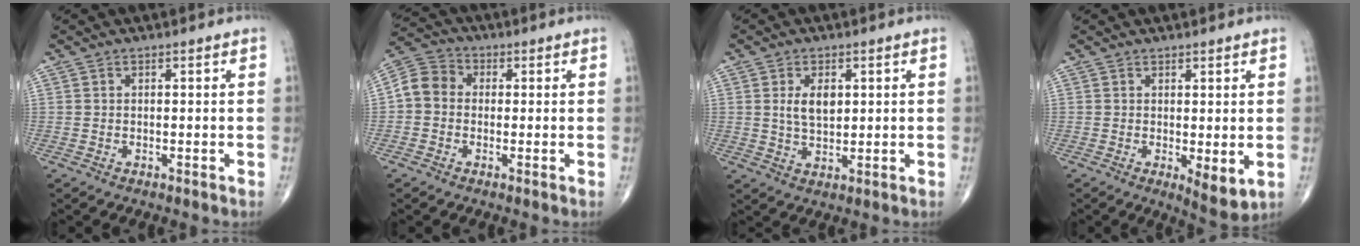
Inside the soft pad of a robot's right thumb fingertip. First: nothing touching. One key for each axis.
{"total": 6.5, "fx": -0.2, "fy": 5.5, "fz": 3.4, "tx": -0.050, "ty": 0.023, "tz": -0.020}
{"total": 5.3, "fx": 1.3, "fy": 3.0, "fz": 4.1, "tx": -0.063, "ty": -0.010, "tz": 0.027}
{"total": 5.2, "fx": 0.0, "fy": 1.6, "fz": 4.9, "tx": -0.062, "ty": -0.016, "tz": 0.005}